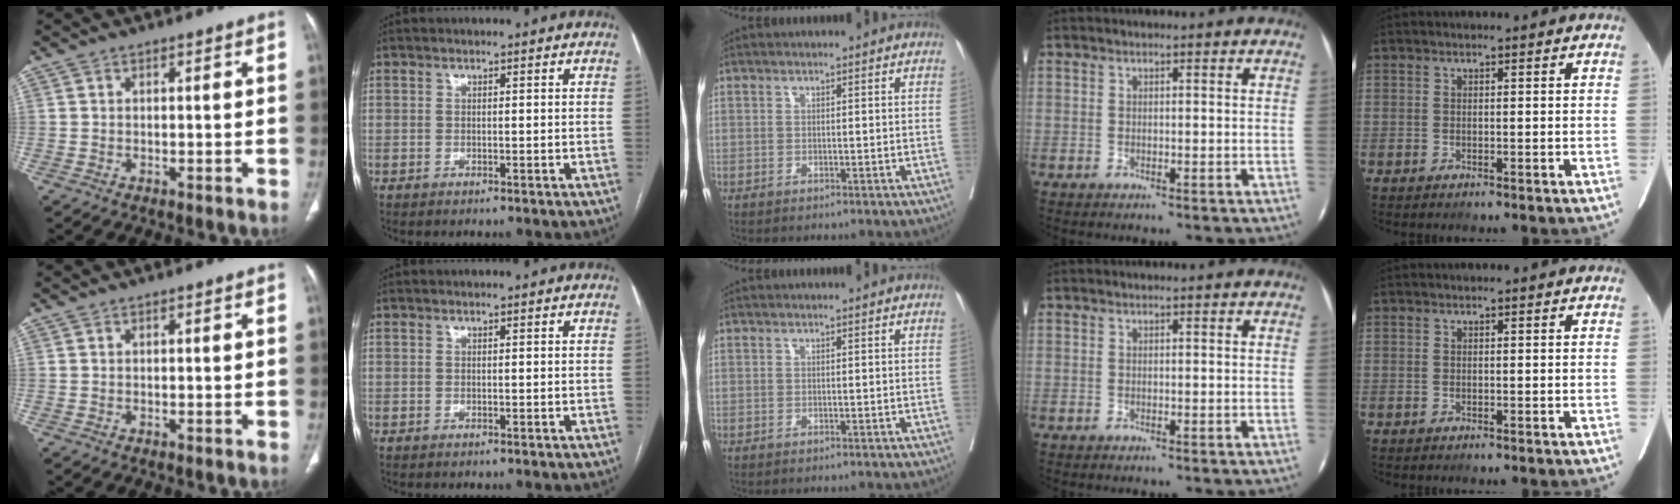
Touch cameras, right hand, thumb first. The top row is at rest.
{}